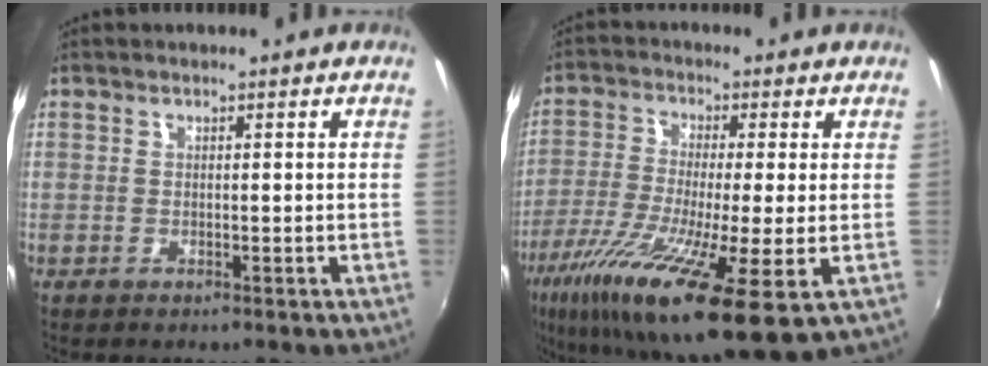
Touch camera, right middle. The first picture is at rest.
{"total": 18.0, "force": [-7.2, 2.6, 16.3], "torque": [-0.326, -0.060, -0.135]}